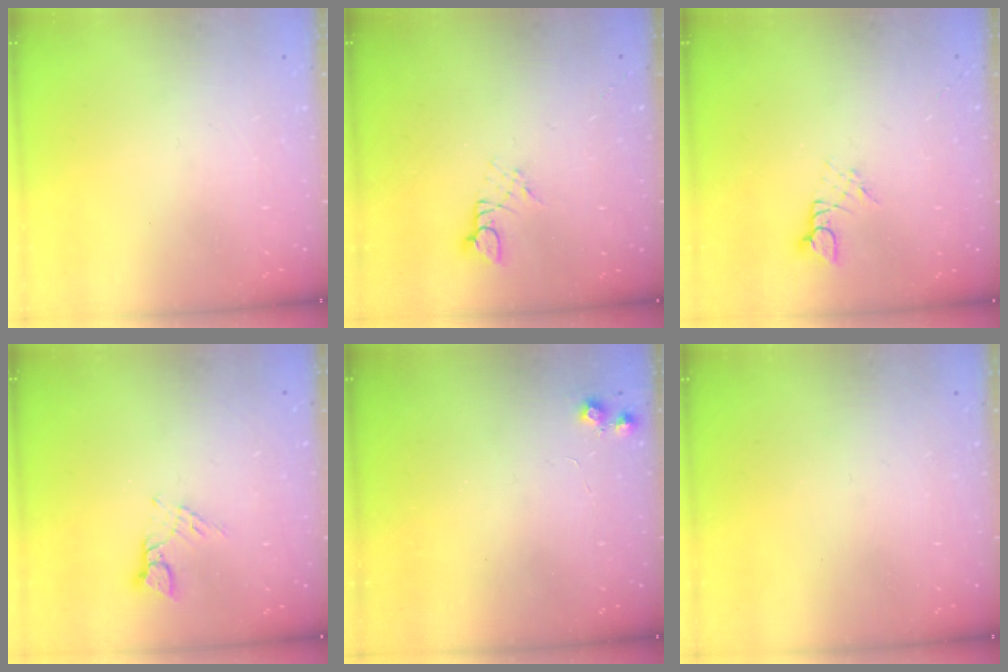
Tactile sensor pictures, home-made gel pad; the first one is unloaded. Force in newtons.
{"total": 2.6, "press": 2.6, "slide": 0.3}
{"total": 2.7, "press": 2.7, "slide": 0.3}
{"total": 3.1, "press": 3.1, "slide": 0.4}
{"total": 5.6, "press": 5.5, "slide": 0.8}
{"total": 0.0}